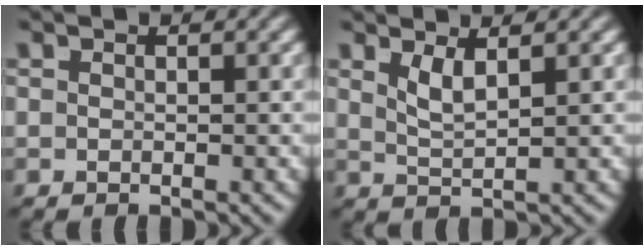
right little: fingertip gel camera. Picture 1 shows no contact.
{"total": 1.8, "force": [1.0, -0.1, 1.4], "torque": [-0.022, -0.007, 0.023]}